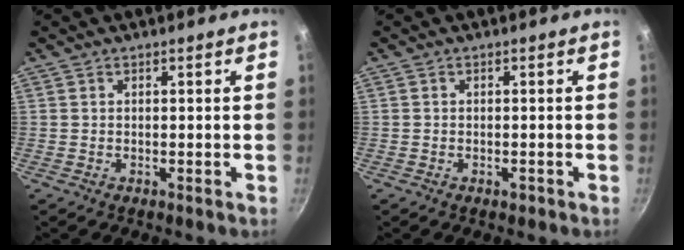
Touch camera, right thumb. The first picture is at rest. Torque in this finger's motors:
{"motor_torque": [0.05, 0.17, -0.22, 0.11, 0.05]}